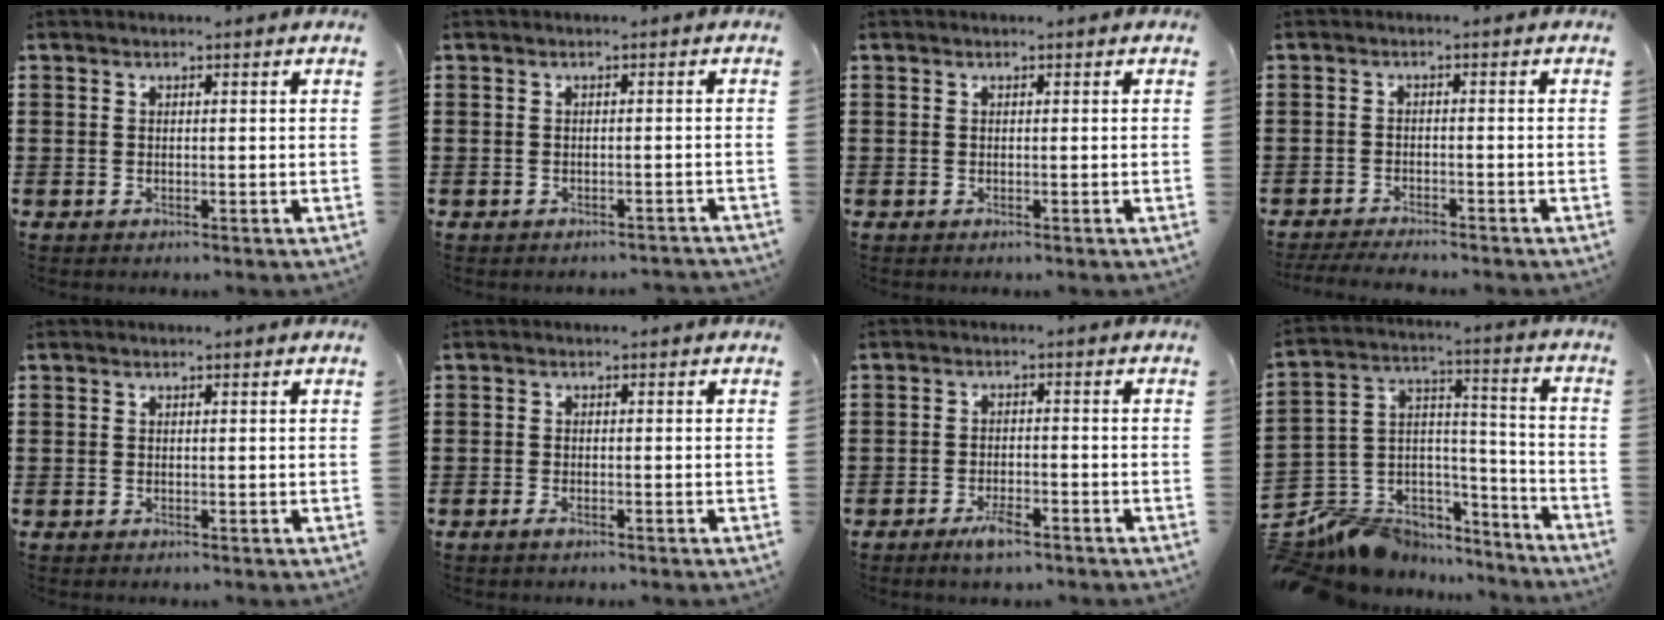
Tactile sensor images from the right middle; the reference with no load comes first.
{"total": 0.8, "force": [-0.8, 0.1, 0.2], "torque": [-0.007, -0.001, -0.015]}
{"total": 0.0}
{"total": 2.6, "force": [-2.5, 0.2, 0.6], "torque": [-0.018, -0.002, -0.053]}
{"total": 0.0}
{"total": 1.0, "force": [-0.7, 0.2, 0.7], "torque": [-0.024, -0.007, -0.014]}
{"total": 3.4, "force": [-2.4, 1.1, 2.1], "torque": [-0.047, 0.001, -0.048]}
{"total": 8.7, "force": [-7.4, 4.6, 1.1], "torque": [-0.045, -0.003, -0.141]}